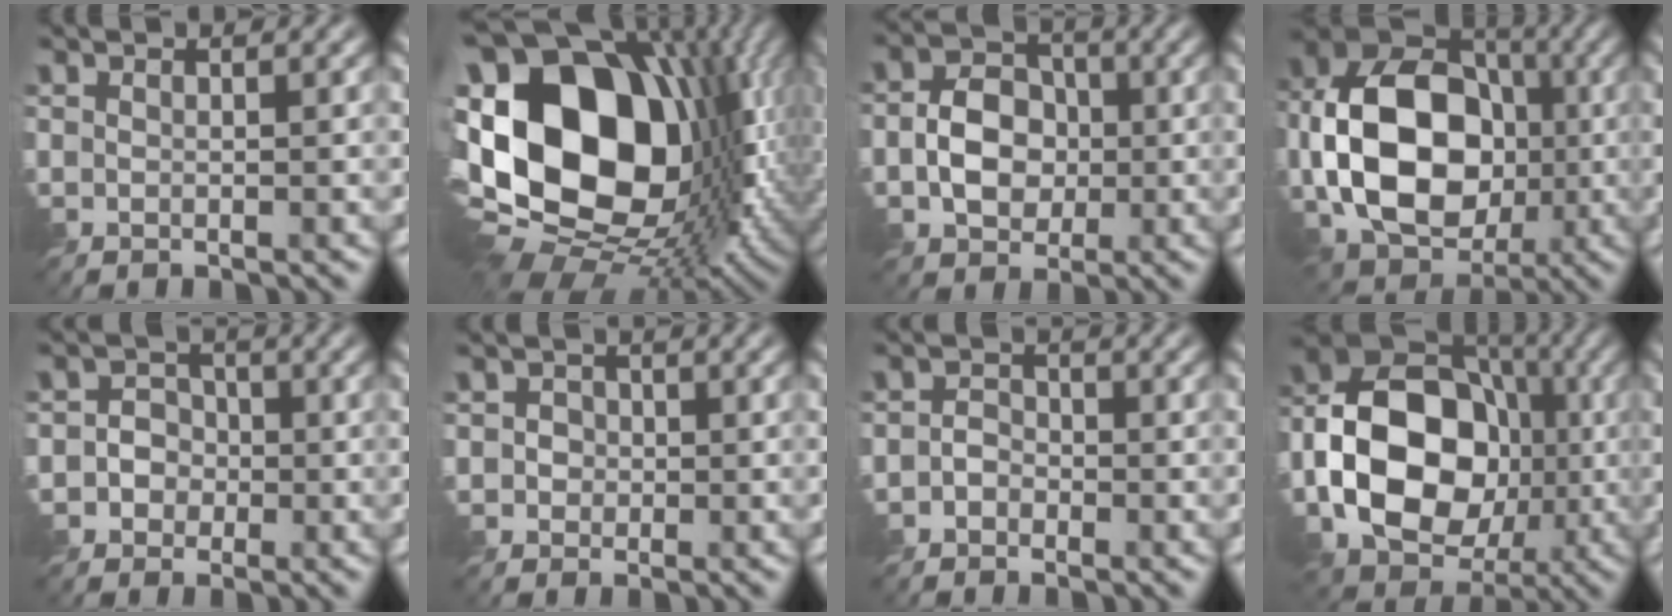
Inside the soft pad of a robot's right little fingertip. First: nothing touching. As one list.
[{"total": 21.8, "force": [0.3, 15.1, 15.6], "torque": [-0.320, -0.011, 0.022]}, {"total": 4.6, "force": [-0.9, 3.6, 2.7], "torque": [-0.046, 0.003, -0.020]}, {"total": 13.2, "force": [-1.8, 9.4, 9.1], "torque": [-0.169, 0.008, -0.040]}, {"total": 3.0, "force": [-1.0, 2.8, 0.6], "torque": [0.014, 0.009, -0.037]}, {"total": 2.0, "force": [0.0, 1.9, 0.6], "torque": [-0.003, 0.005, -0.003]}, {"total": 1.6, "force": [-1.0, 1.2, 0.4], "torque": [0.010, 0.004, -0.028]}, {"total": 13.7, "force": [-2.7, 10.0, 9.0], "torque": [-0.150, 0.007, -0.062]}]